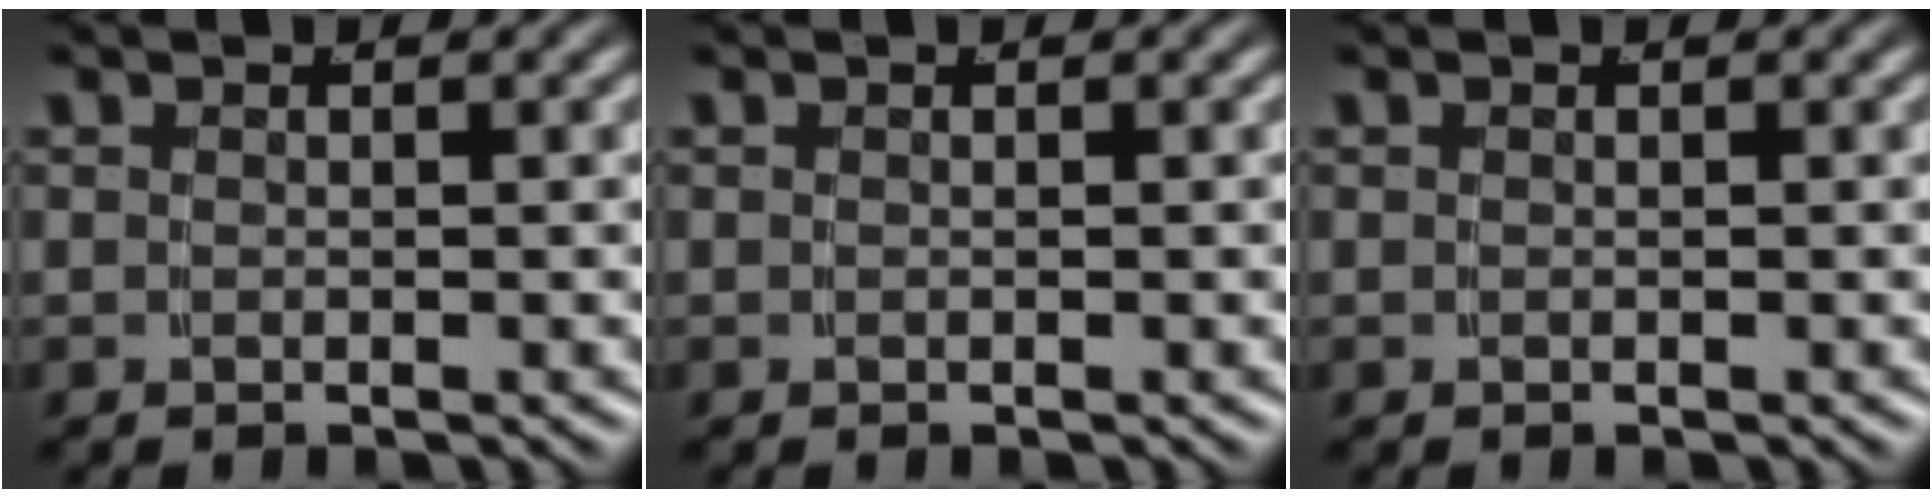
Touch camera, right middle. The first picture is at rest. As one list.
[{"total": 0.0}, {"total": 0.0}]